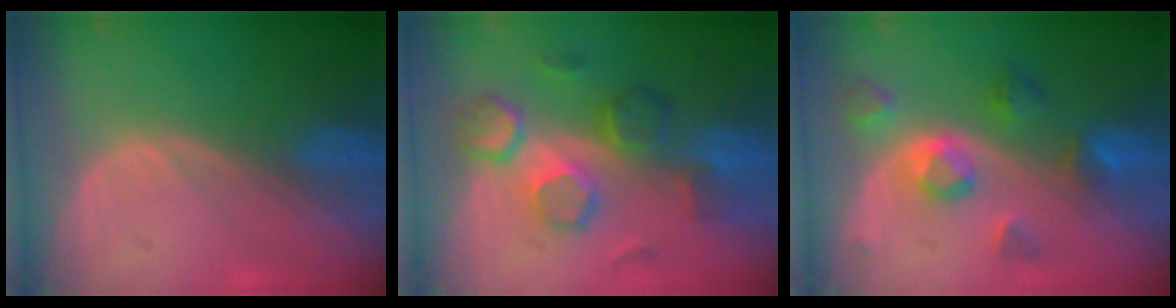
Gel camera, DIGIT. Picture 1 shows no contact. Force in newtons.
{"total": 8.6, "press": 8.5, "slide": 1.6}
{"total": 7.6, "press": 6.8, "slide": 3.4}